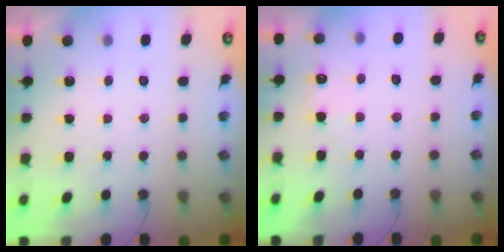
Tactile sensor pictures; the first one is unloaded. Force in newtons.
{"total": 5.4, "press": 5.4, "slide": 0.6}